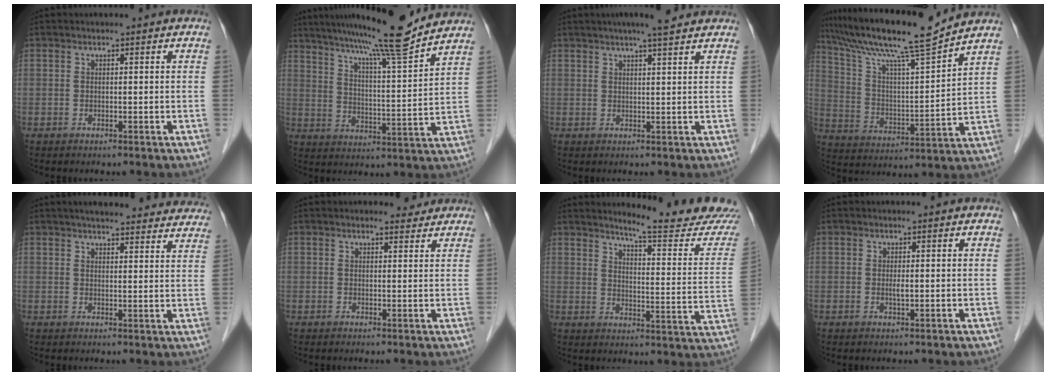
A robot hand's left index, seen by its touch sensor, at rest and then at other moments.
{"total": 14.6, "force": [12.7, -1.3, 7.1], "torque": [-0.121, -0.003, 0.192]}
{"total": 6.5, "force": [5.3, 0.4, 3.8], "torque": [-0.057, 0.022, 0.075]}
{"total": 16.5, "force": [14.1, -0.6, 8.6], "torque": [-0.159, 0.007, 0.240]}
{"total": 21.2, "force": [19.5, 3.9, 7.2], "torque": [-0.084, -0.002, 0.227]}
{"total": 2.1, "force": [2.0, 0.8, 0.1], "torque": [-0.005, -0.003, 0.023]}
{"total": 16.5, "force": [15.7, -0.7, 5.2], "torque": [-0.073, -0.102, 0.186]}
{"total": 1.0, "force": [0.0, 0.2, 1.0], "torque": [-0.021, -0.003, 0.001]}